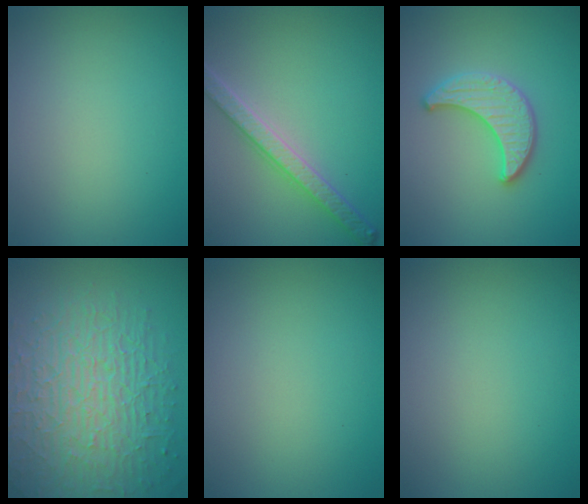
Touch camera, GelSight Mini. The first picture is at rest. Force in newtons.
{"total": 4.1, "press": 3.5, "slide": 2.2}
{"total": 3.3, "press": 3.3, "slide": 0.4}
{"total": 10.3, "press": 6.8, "slide": 7.7}
{"total": 0.0}
{"total": 0.0}